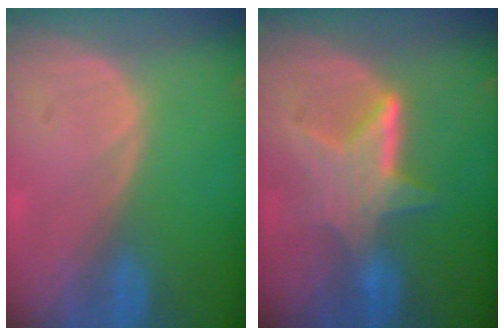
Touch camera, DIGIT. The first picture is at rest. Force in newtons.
{"total": 6.2, "press": 6.0, "slide": 1.4}